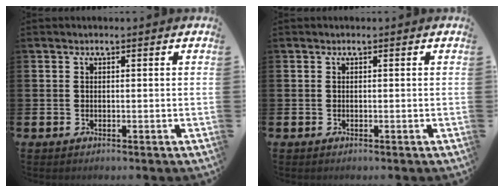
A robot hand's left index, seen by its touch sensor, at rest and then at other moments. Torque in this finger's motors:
{"motor_torque": [-0.09, 0.07, 0.02, -0.01]}